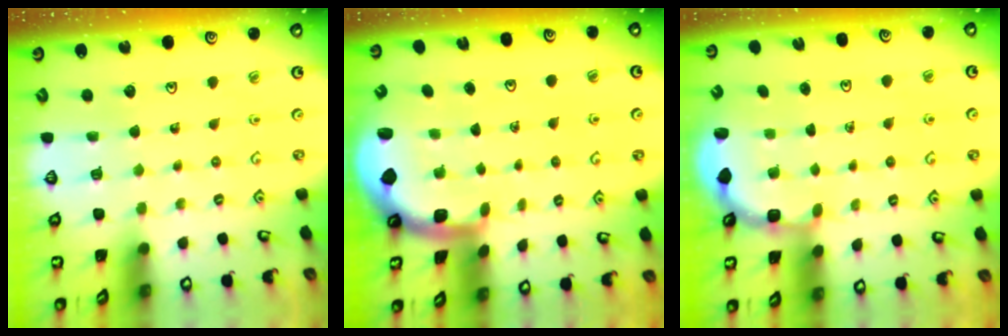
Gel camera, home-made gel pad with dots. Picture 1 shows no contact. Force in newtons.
{"total": 1.7, "press": 1.6, "slide": 0.4}
{"total": 2.7, "press": 2.3, "slide": 1.5}